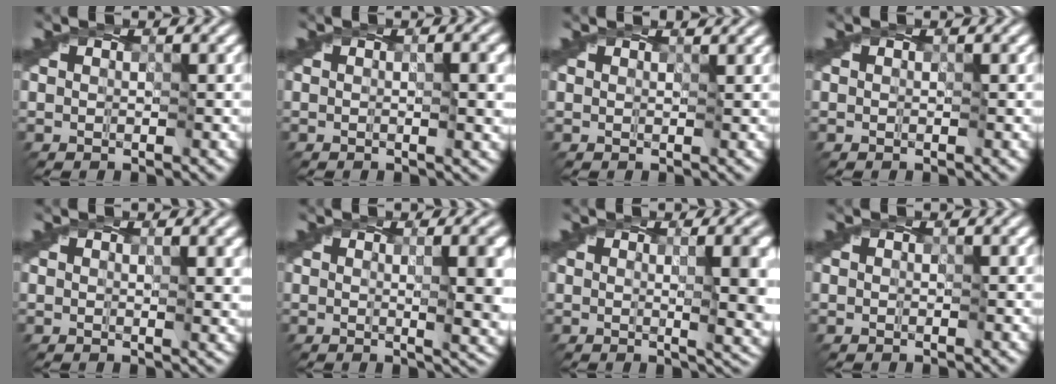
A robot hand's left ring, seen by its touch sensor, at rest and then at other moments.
{"total": 3.6, "force": [-0.2, 0.9, 3.5], "torque": [-0.047, -0.002, -0.003]}
{"total": 1.2, "force": [0.9, 0.4, 0.7], "torque": [-0.007, 0.004, 0.004]}
{"total": 0.0}
{"total": 1.9, "force": [0.5, 0.4, 1.8], "torque": [-0.026, -0.001, 0.004]}
{"total": 9.1, "force": [0.4, 3.7, 8.3], "torque": [-0.071, 0.008, 0.005]}
{"total": 10.1, "force": [0.4, 4.2, 9.2], "torque": [-0.079, 0.009, 0.005]}
{"total": 0.0}